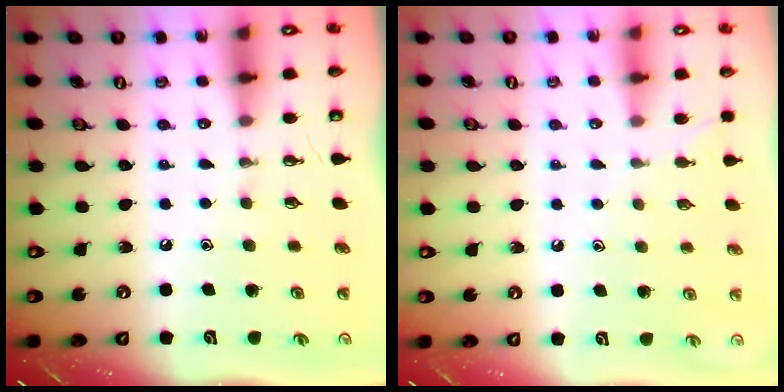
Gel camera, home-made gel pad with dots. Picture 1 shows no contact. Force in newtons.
{"total": 4.6, "press": 4.6, "slide": 0.5}